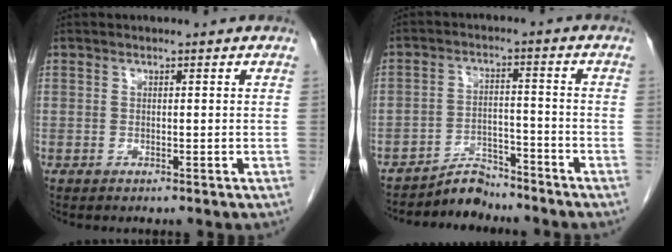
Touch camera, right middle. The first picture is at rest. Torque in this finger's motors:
{"motor_torque": [0.62, -0.72, 0.00, 0.00]}